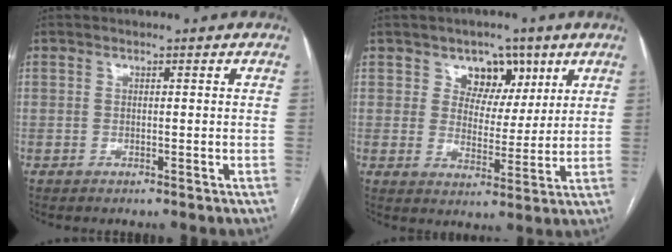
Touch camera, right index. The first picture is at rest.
{"total": 6.8, "force": [3.6, 5.0, 3.0], "torque": [-0.033, 0.010, 0.057]}